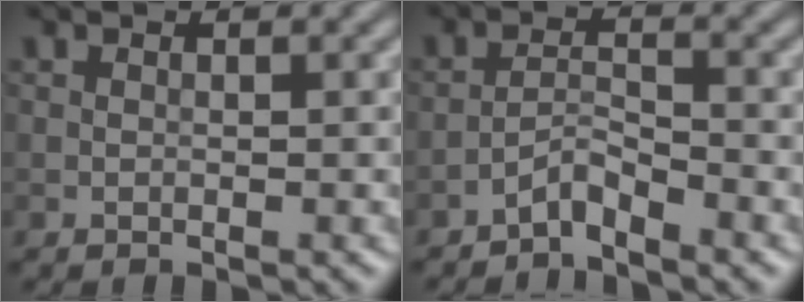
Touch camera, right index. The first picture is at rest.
{"total": 2.0, "force": [-1.9, 0.2, 0.8], "torque": [-0.015, 0.010, -0.040]}